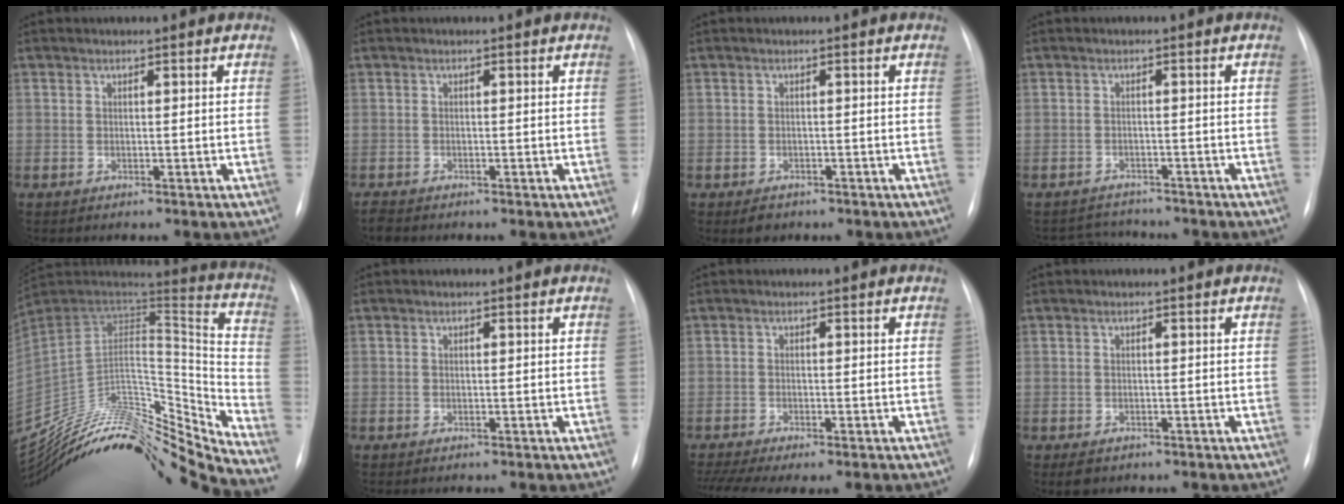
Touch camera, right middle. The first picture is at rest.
{"total": 1.2, "force": [-1.1, 0.2, 0.2], "torque": [-0.008, -0.004, -0.017]}
{"total": 2.0, "force": [-1.3, 1.3, 0.7], "torque": [-0.011, 0.001, -0.014]}
{"total": 3.9, "force": [-3.7, 1.0, -0.5], "torque": [0.002, 0.002, -0.056]}
{"total": 28.3, "force": [-25.5, 4.2, 11.5], "torque": [-0.191, 0.018, -0.406]}
{"total": 0.0}
{"total": 9.1, "force": [-7.0, 2.1, 5.5], "torque": [-0.099, -0.002, -0.108]}
{"total": 2.0, "force": [-1.3, 1.3, 0.8], "torque": [-0.012, -0.001, -0.013]}